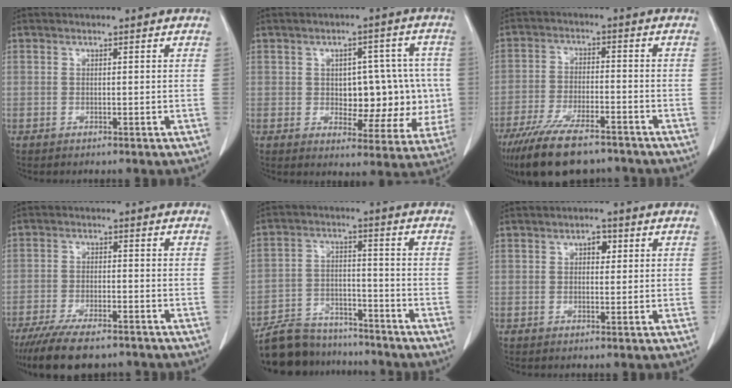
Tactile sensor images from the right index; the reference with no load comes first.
{"total": 14.8, "force": [-0.2, 8.3, 12.2], "torque": [-0.167, 0.031, 0.021]}
{"total": 15.5, "force": [-11.6, 4.9, 9.0], "torque": [-0.183, -0.028, -0.196]}
{"total": 12.1, "force": [-9.4, 3.7, 6.7], "torque": [-0.113, -0.016, -0.149]}
{"total": 13.9, "force": [-12.3, 5.5, 3.6], "torque": [-0.070, 0.021, -0.199]}
{"total": 2.6, "force": [0.8, 1.5, 1.9], "torque": [-0.033, 0.011, 0.012]}